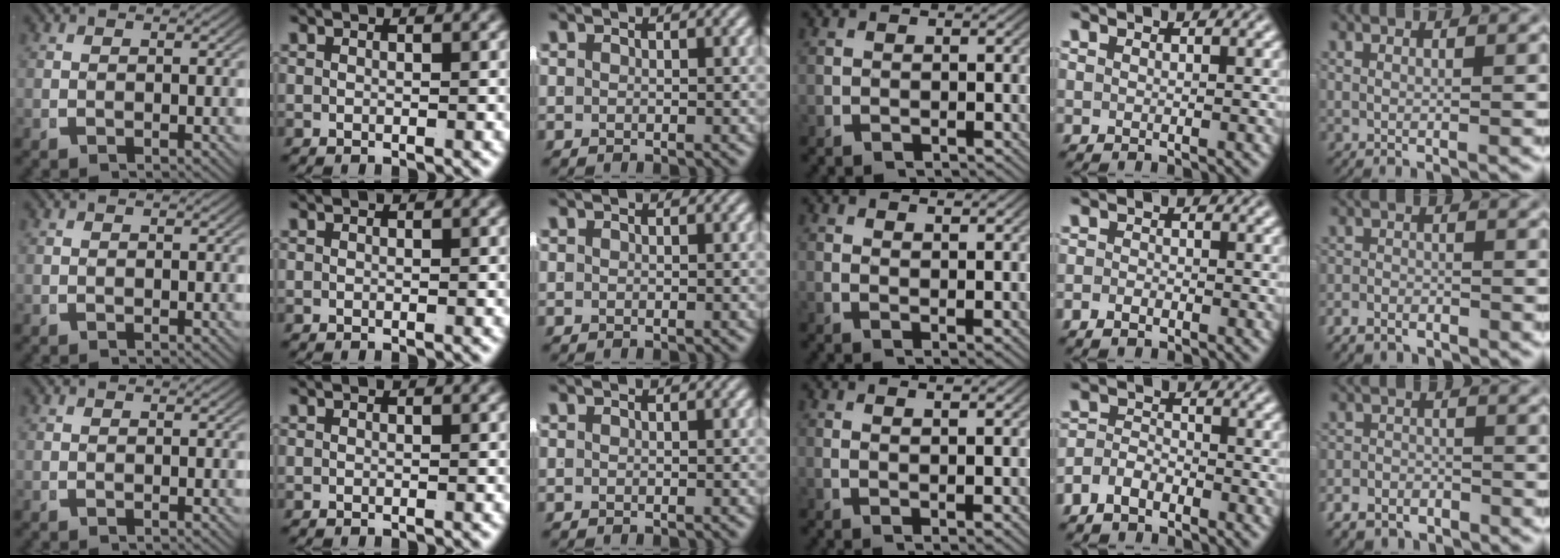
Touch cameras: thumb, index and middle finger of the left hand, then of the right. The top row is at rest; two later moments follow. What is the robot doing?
{"motion": "lift_and_place", "object": "shirt"}